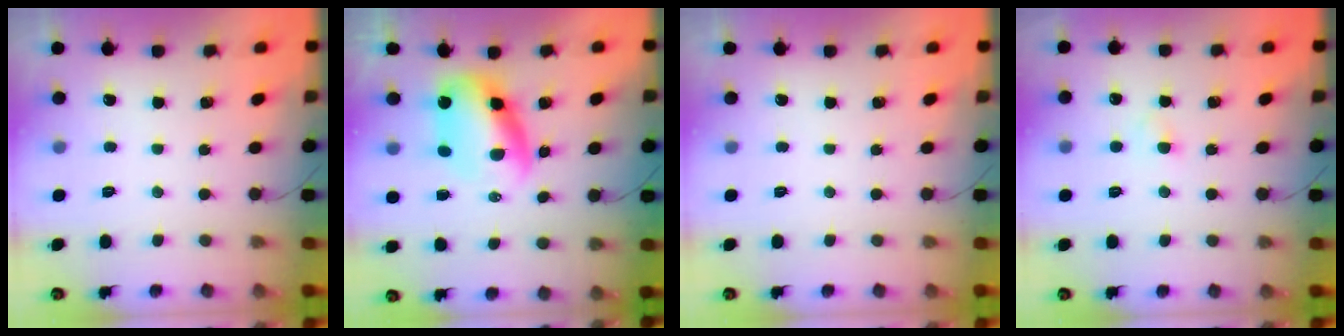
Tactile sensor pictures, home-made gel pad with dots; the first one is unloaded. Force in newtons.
{"total": 7.2, "press": 7.1, "slide": 1.3}
{"total": 0.0}
{"total": 2.6, "press": 2.4, "slide": 1.0}